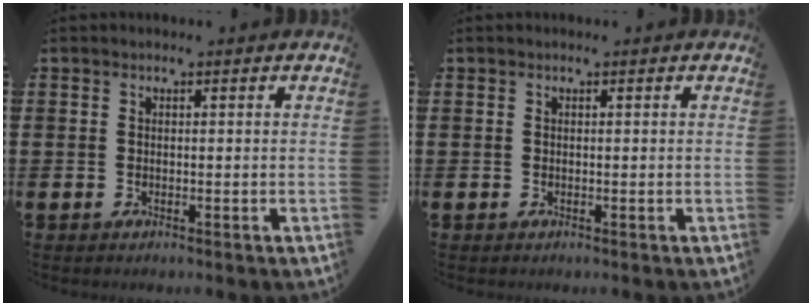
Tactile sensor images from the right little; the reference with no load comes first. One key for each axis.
{"total": 0.0}